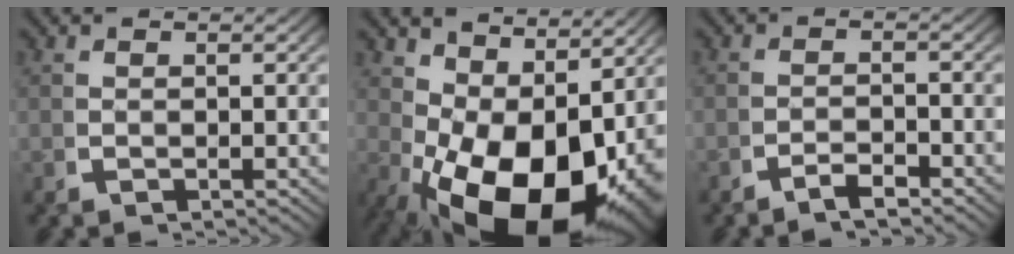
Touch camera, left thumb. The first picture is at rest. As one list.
[{"total": 14.3, "force": [-2.2, 8.6, 11.1], "torque": [-0.196, -0.075, 0.004]}, {"total": 1.9, "force": [-1.6, 0.2, 0.9], "torque": [-0.013, -0.001, -0.034]}]